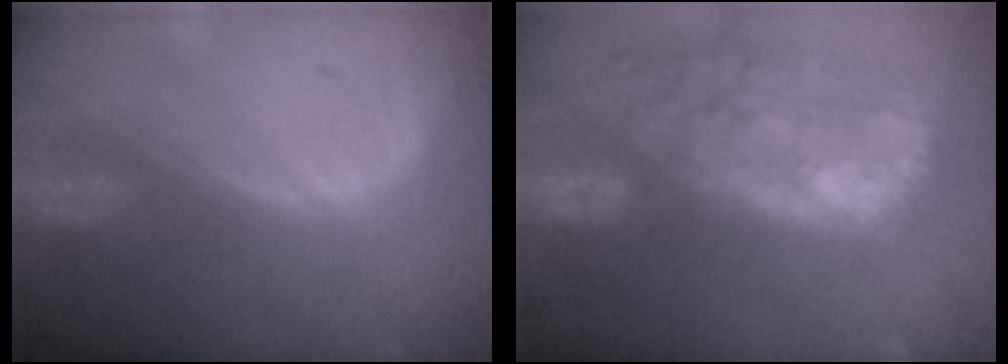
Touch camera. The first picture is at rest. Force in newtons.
{"total": 14.4, "press": 11.7, "slide": 8.4}